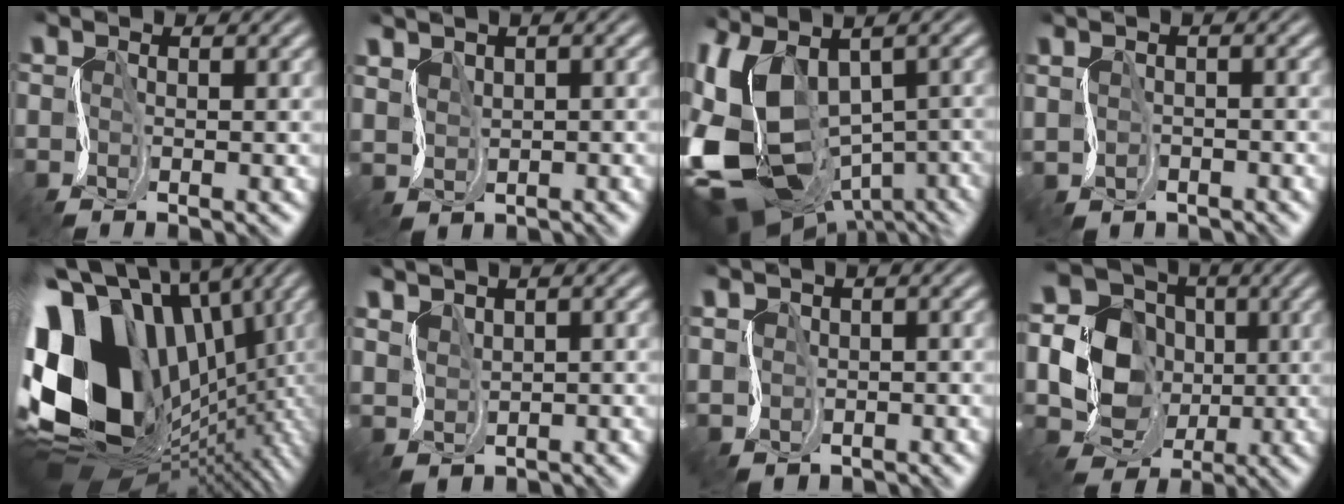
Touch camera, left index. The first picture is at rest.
{"total": 1.0, "force": [0.5, -0.4, -0.8], "torque": [0.008, -0.009, 0.020]}
{"total": 14.4, "force": [-4.0, 8.3, 11.0], "torque": [-0.246, -0.042, -0.022]}
{"total": 0.9, "force": [-0.8, -0.4, -0.3], "torque": [-0.003, -0.014, -0.005]}
{"total": 16.0, "force": [-0.2, 11.7, 10.9], "torque": [-0.224, -0.020, 0.031]}
{"total": 1.2, "force": [0.7, -0.6, -0.7], "torque": [0.004, -0.009, 0.026]}
{"total": 0.7, "force": [-0.3, 0.4, -0.5], "torque": [0.006, -0.005, 0.006]}
{"total": 12.2, "force": [-0.2, 11.3, 4.7], "torque": [-0.134, 0.017, -0.029]}